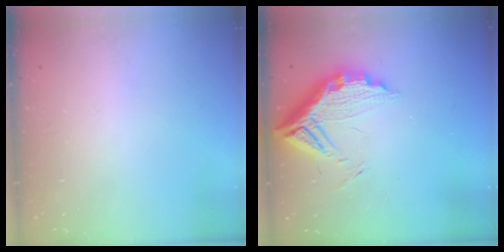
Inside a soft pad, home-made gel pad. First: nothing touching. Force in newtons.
{"total": 13.4, "press": 13.4, "slide": 1.3}